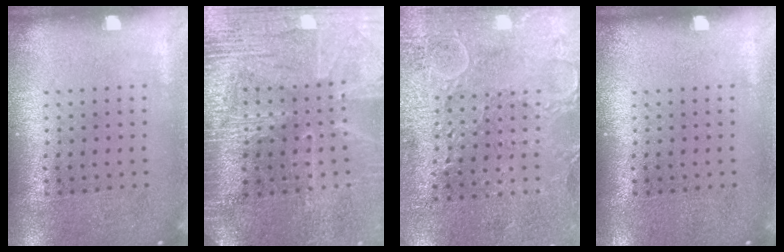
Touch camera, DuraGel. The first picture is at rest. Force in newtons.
{"total": 3.5, "press": 3.2, "slide": 1.3}
{"total": 2.8, "press": 2.7, "slide": 0.7}
{"total": 0.0}